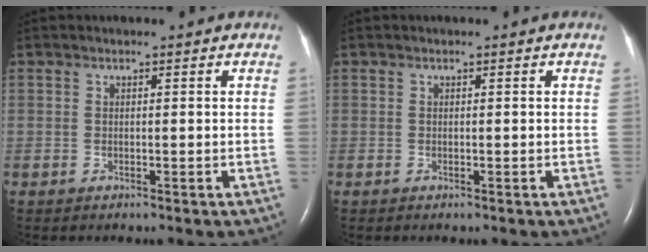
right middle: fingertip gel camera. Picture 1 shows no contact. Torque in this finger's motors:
{"motor_torque": [0.03, 0.03, -0.05, -0.01]}